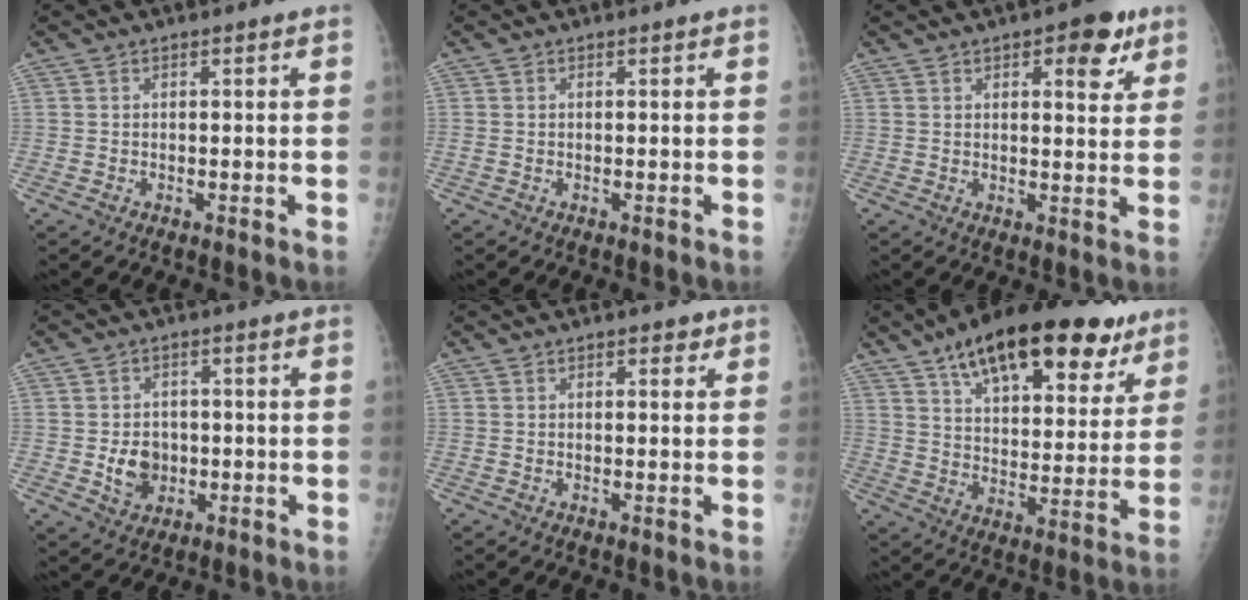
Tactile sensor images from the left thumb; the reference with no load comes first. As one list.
[{"total": 0.0}, {"total": 7.6, "force": [4.0, 3.3, 5.6], "torque": [-0.046, -0.014, 0.044]}, {"total": 5.9, "force": [-0.8, 4.8, 3.3], "torque": [-0.031, 0.002, -0.008]}, {"total": 2.0, "force": [1.2, 1.0, 1.3], "torque": [-0.007, -0.003, 0.013]}, {"total": 25.3, "force": [15.7, 10.8, 16.6], "torque": [-0.222, -0.032, 0.240]}]